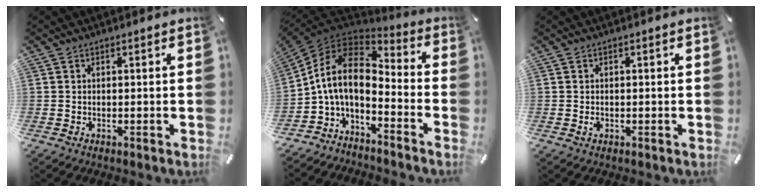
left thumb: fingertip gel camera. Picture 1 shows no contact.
{"total": 11.4, "force": [-0.6, 7.0, 9.0], "torque": [-0.196, 0.000, -0.015]}
{"total": 0.9, "force": [-0.1, 0.7, 0.5], "torque": [-0.012, 0.002, -0.002]}